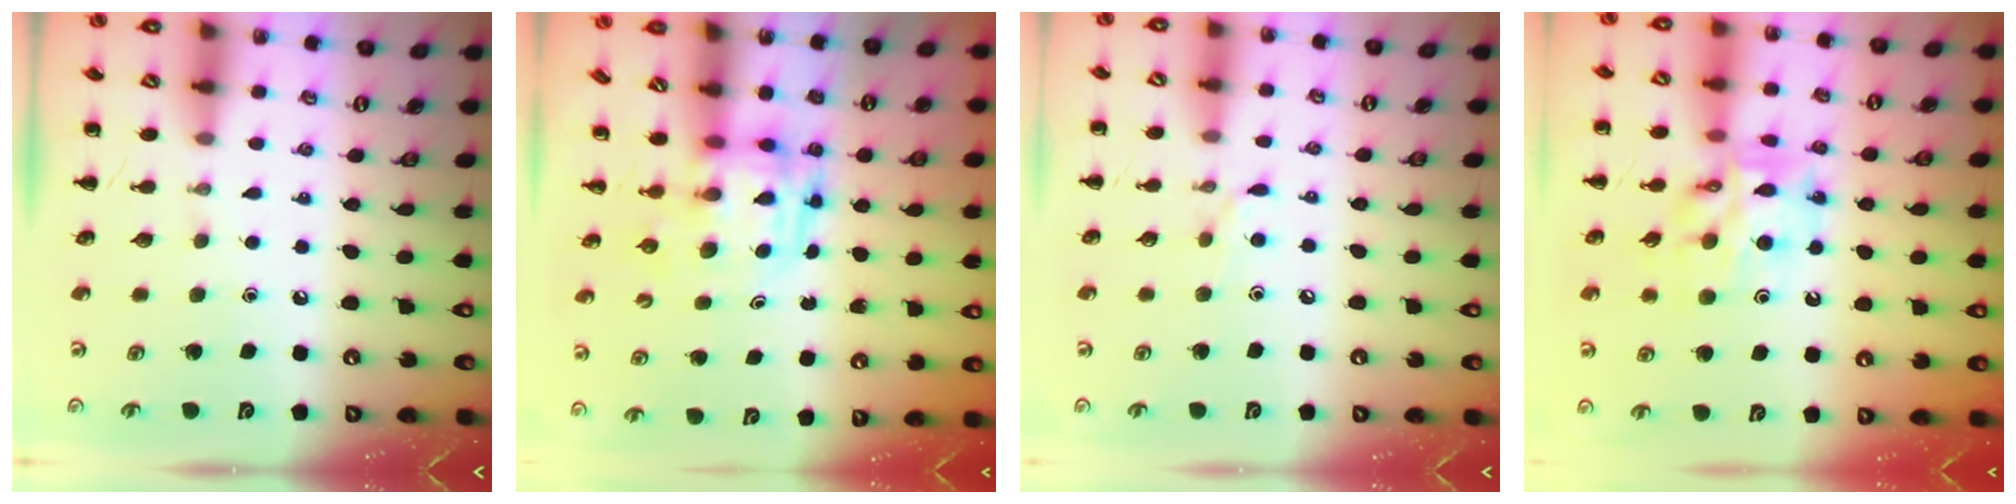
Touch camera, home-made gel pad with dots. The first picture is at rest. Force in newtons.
{"total": 3.8, "press": 3.7, "slide": 0.7}
{"total": 5.1, "press": 4.9, "slide": 1.6}
{"total": 12.2, "press": 11.7, "slide": 3.4}